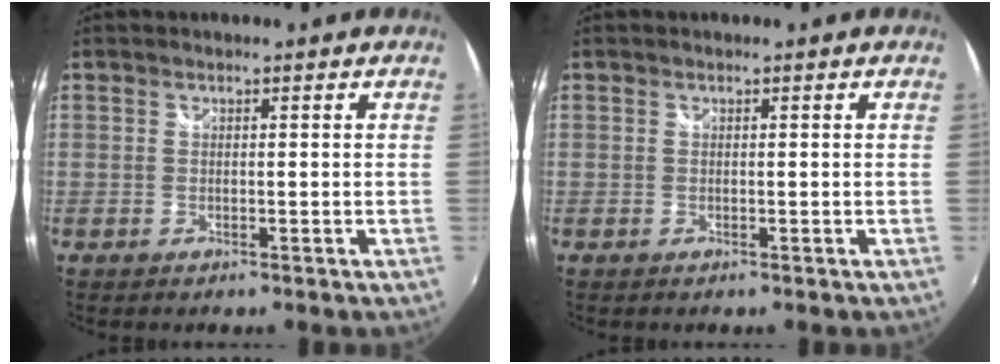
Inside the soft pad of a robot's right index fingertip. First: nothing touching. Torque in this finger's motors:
{"motor_torque": [0.00, 0.00, 0.00, 0.00]}